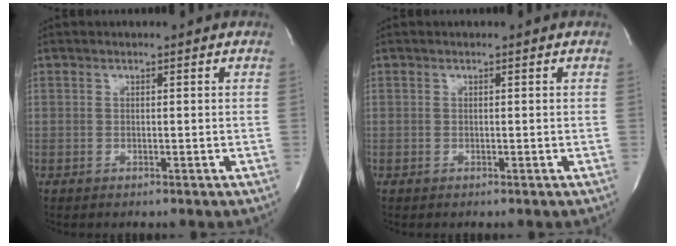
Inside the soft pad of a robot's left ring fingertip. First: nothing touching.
{"total": 0.0}